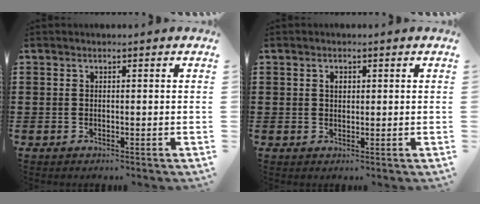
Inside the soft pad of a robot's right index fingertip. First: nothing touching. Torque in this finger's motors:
{"motor_torque": [0.12, -0.11, 0.01, 0.01]}